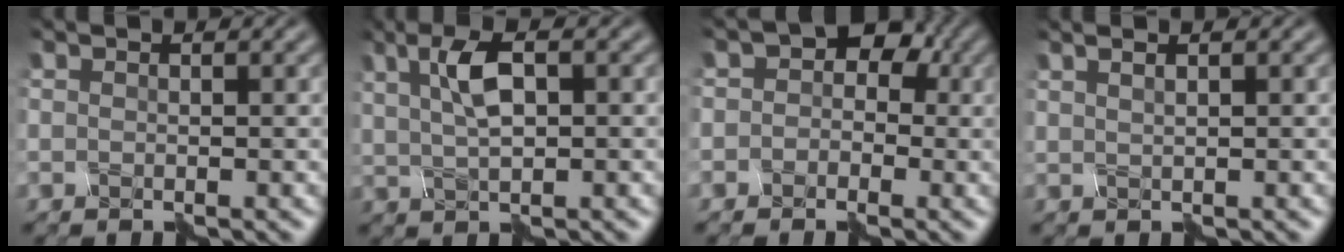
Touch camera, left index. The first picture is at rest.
{"total": 3.8, "force": [1.0, 1.2, 3.5], "torque": [-0.076, 0.007, 0.018]}
{"total": 4.7, "force": [-0.3, 4.0, 2.5], "torque": [0.006, 0.024, -0.041]}
{"total": 1.5, "force": [1.0, 0.2, 1.1], "torque": [-0.008, 0.008, 0.003]}